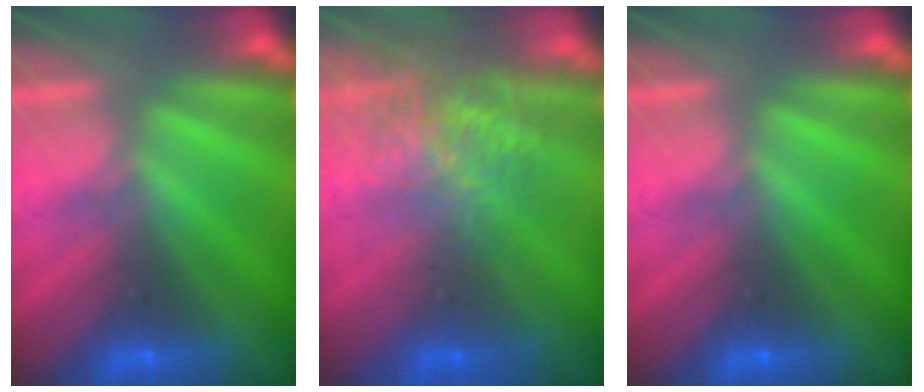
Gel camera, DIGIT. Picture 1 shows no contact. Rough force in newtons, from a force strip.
{"total": 3.7}
{"total": 0.0}